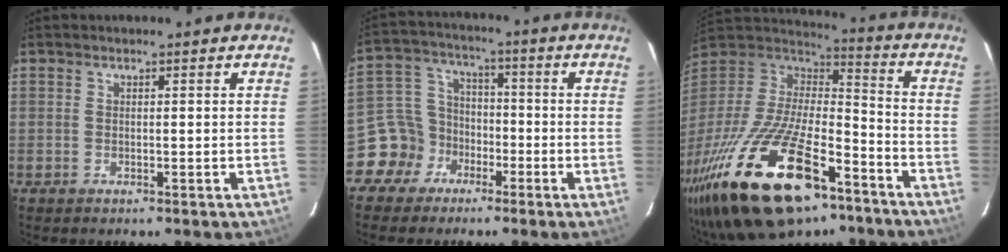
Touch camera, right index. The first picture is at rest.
{"total": 8.8, "force": [-5.1, 7.2, 1.0], "torque": [-0.032, 0.039, -0.097]}
{"total": 35.2, "force": [-21.2, 14.3, 24.2], "torque": [-0.489, -0.050, -0.338]}